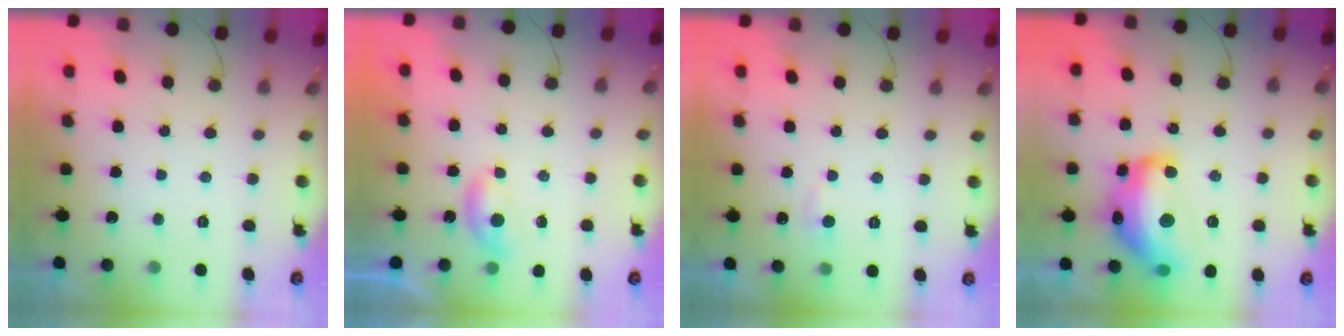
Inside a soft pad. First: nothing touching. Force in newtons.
{"total": 3.8, "press": 3.8, "slide": 0.4}
{"total": 4.0, "press": 3.9, "slide": 0.5}
{"total": 18.7, "press": 18.6, "slide": 1.7}